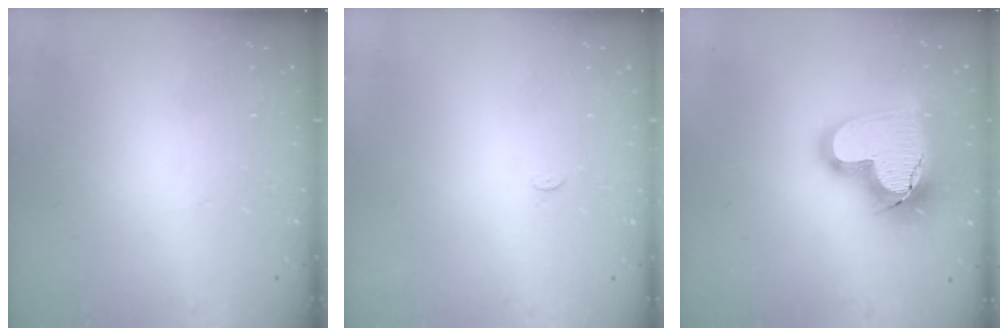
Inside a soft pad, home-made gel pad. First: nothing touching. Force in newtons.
{"total": 2.3, "press": 2.3, "slide": 0.3}
{"total": 21.8, "press": 21.7, "slide": 1.8}